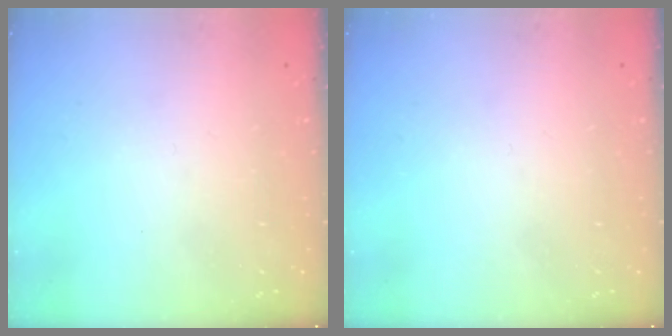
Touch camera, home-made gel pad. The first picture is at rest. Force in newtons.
{"total": 0.0}